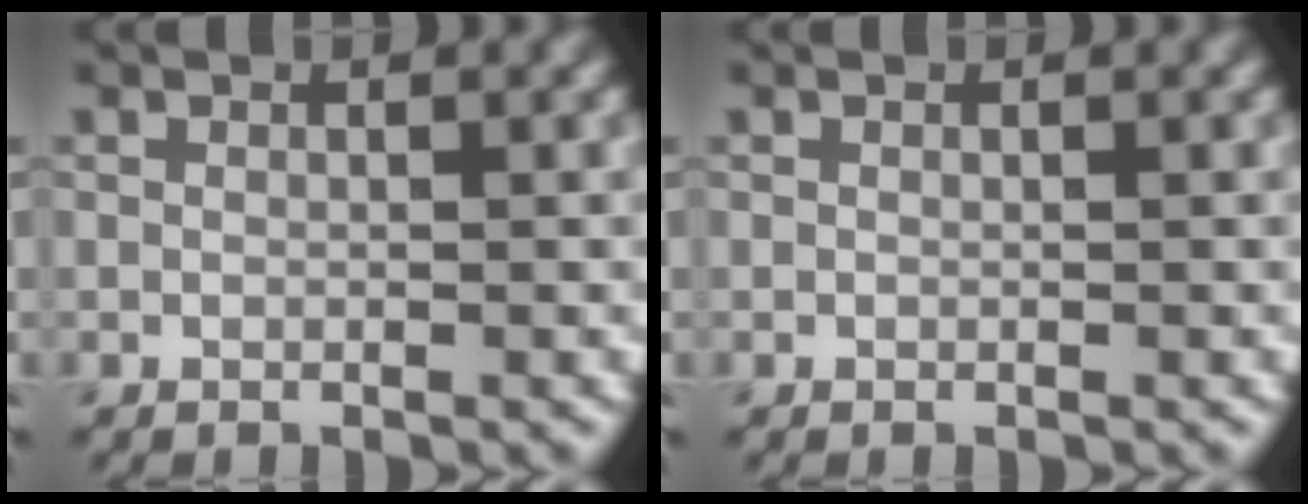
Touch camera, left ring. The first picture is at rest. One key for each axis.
{"total": 0.0}